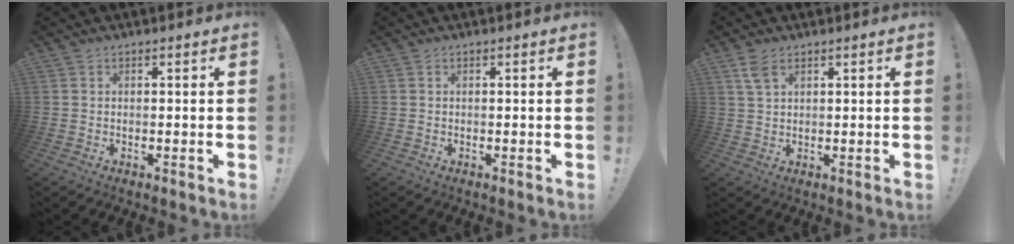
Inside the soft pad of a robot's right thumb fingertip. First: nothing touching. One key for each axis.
{"total": 0.0}
{"total": 4.4, "fx": 2.4, "fy": 2.1, "fz": 3.1, "tx": -0.047, "ty": -0.009, "tz": 0.044}